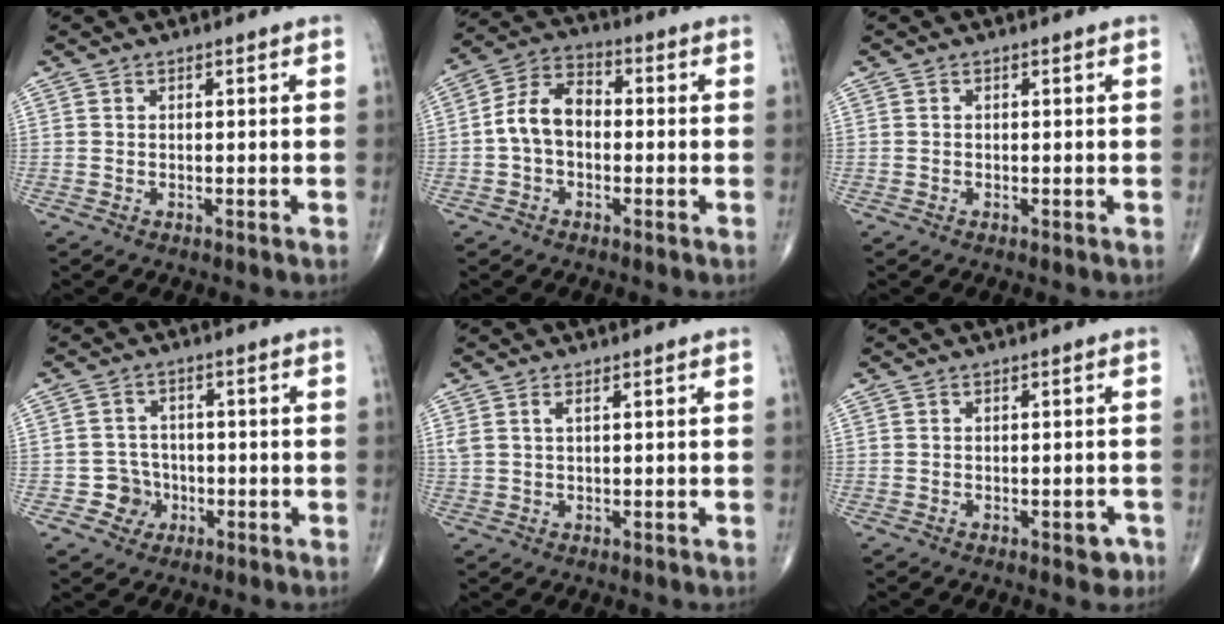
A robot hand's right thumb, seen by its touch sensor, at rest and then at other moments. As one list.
[{"total": 8.5, "force": [-0.9, 5.7, 6.2], "torque": [-0.104, 0.032, -0.030]}, {"total": 0.0}, {"total": 4.3, "force": [-1.6, 3.9, 0.5], "torque": [0.022, 0.015, -0.028]}, {"total": 1.8, "force": [1.0, 0.5, 1.5], "torque": [-0.042, 0.008, 0.026]}, {"total": 2.5, "force": [-1.4, 1.3, 1.6], "torque": [-0.005, 0.009, -0.014]}]